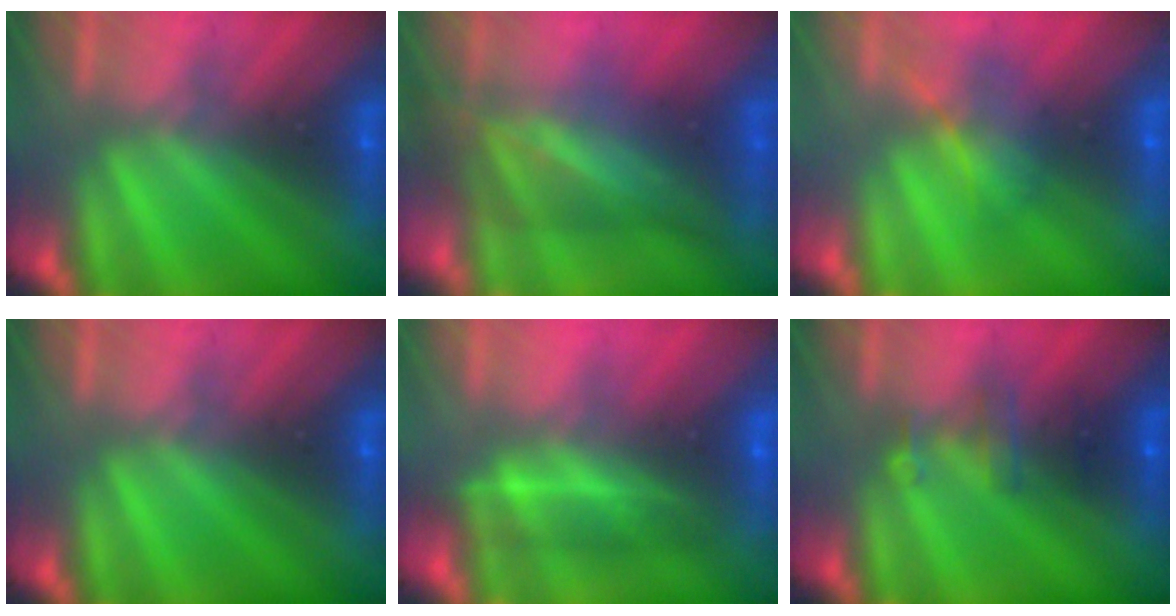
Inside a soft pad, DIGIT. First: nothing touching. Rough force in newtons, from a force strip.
{"total": 7.4}
{"total": 1.6}
{"total": 0.0}
{"total": 2.2}
{"total": 2.8}